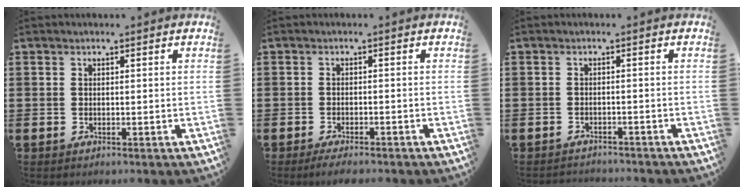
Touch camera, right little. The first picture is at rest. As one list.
[{"total": 1.6, "force": [-1.4, 0.1, 0.7], "torque": [-0.014, 0.002, -0.027]}, {"total": 0.8, "force": [-0.7, -0.1, -0.2], "torque": [0.001, 0.004, -0.016]}]